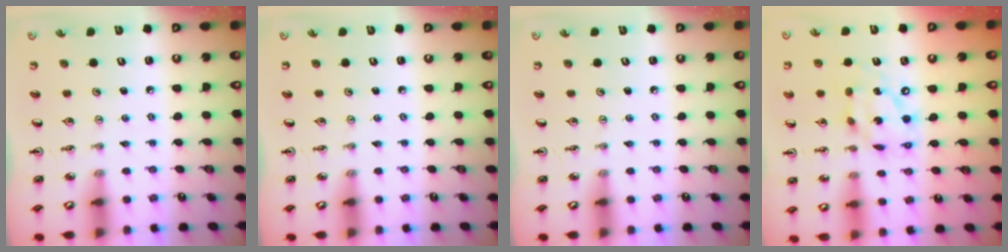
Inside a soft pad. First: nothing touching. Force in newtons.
{"total": 0.0}
{"total": 0.0}
{"total": 14.3, "press": 14.2, "slide": 1.7}